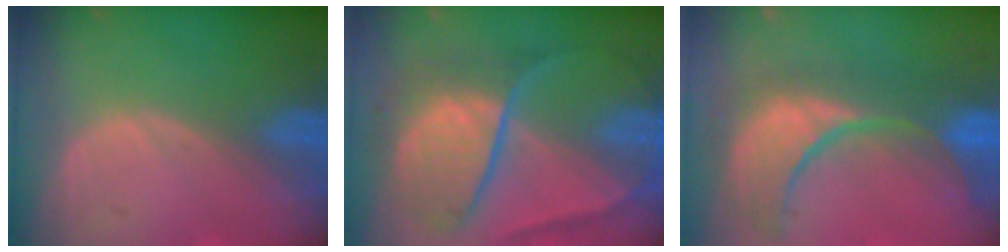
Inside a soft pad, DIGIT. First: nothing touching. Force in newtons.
{"total": 10.2, "press": 10.1, "slide": 1.1}
{"total": 12.1, "press": 11.0, "slide": 5.1}